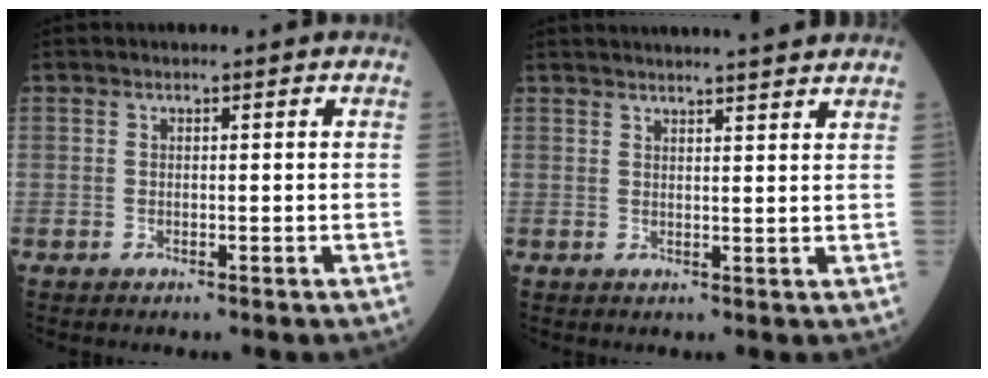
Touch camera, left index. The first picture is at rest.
{"total": 10.7, "force": [9.8, -0.2, 4.3], "torque": [-0.063, 0.017, 0.113]}